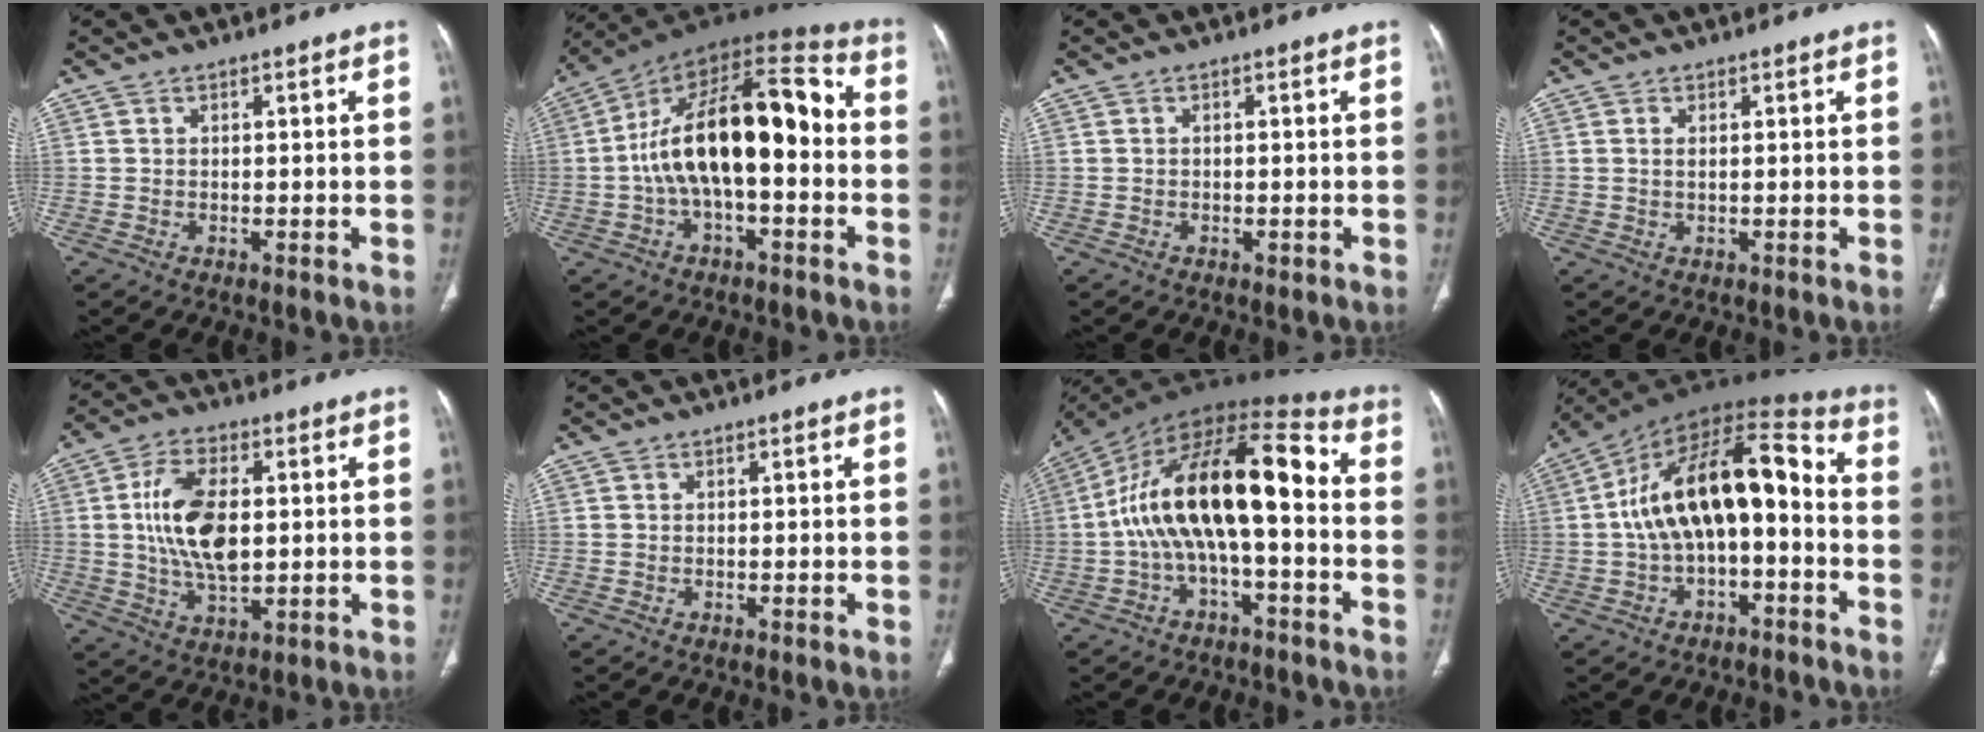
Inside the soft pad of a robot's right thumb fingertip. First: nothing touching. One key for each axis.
{"total": 20.7, "fx": -1.0, "fy": 9.5, "fz": 18.4, "tx": -0.294, "ty": 0.056, "tz": -0.021}
{"total": 0.7, "fx": -0.3, "fy": 0.4, "fz": 0.5, "tx": -0.009, "ty": -0.001, "tz": -0.004}
{"total": 1.1, "fx": 0.3, "fy": 0.4, "fz": 1.0, "tx": -0.023, "ty": 0.001, "tz": 0.009}
{"total": 14.1, "fx": 1.2, "fy": 7.2, "fz": 12.1, "tx": -0.231, "ty": 0.000, "tz": 0.024}
{"total": 0.0}
{"total": 19.1, "fx": -1.4, "fy": 7.8, "fz": 17.3, "tx": -0.298, "ty": 0.065, "tz": -0.028}
{"total": 18.3, "fx": -1.3, "fy": 9.1, "fz": 15.8, "tx": -0.260, "ty": 0.066, "tz": -0.025}